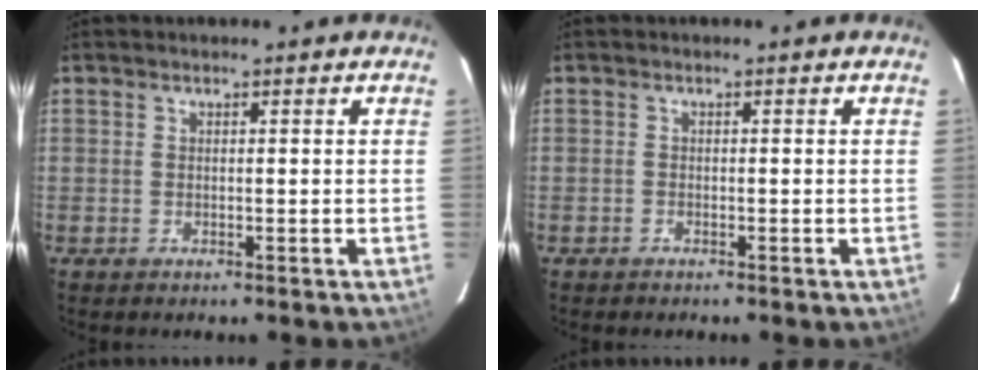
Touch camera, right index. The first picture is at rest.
{"total": 0.7, "force": [-0.6, 0.4, 0.0], "torque": [-0.003, 0.003, -0.011]}